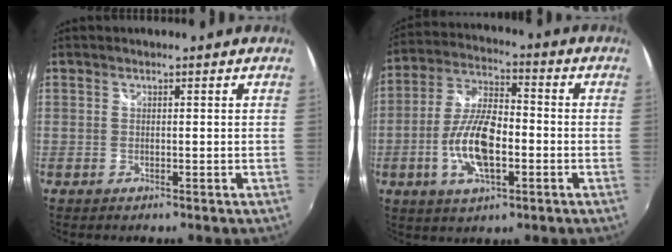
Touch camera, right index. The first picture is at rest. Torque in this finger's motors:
{"motor_torque": [0.49, -0.18, 0.48, 0.16]}